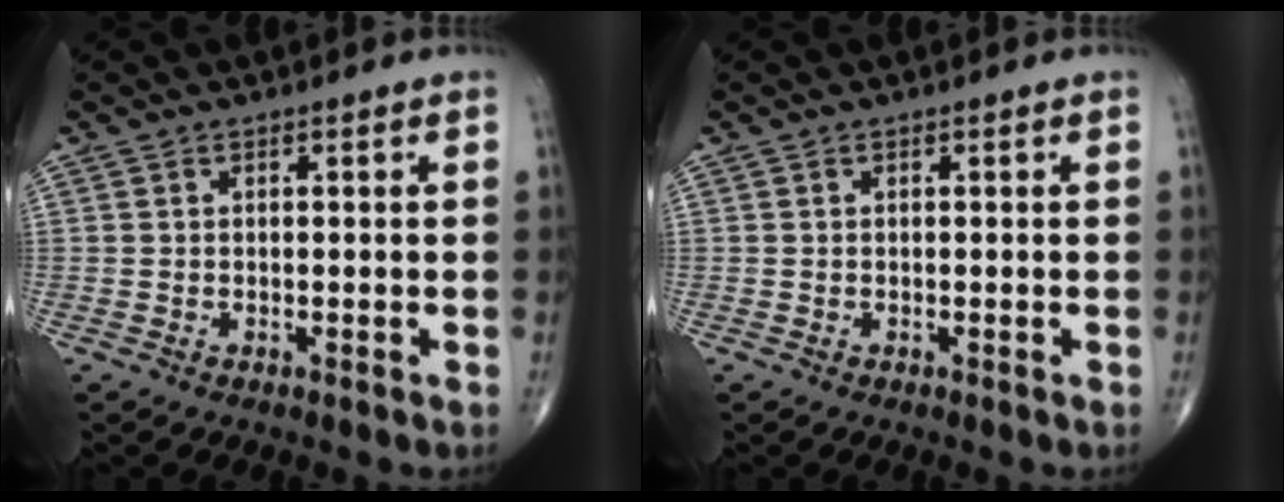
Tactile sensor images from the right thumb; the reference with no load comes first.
{"total": 0.0}